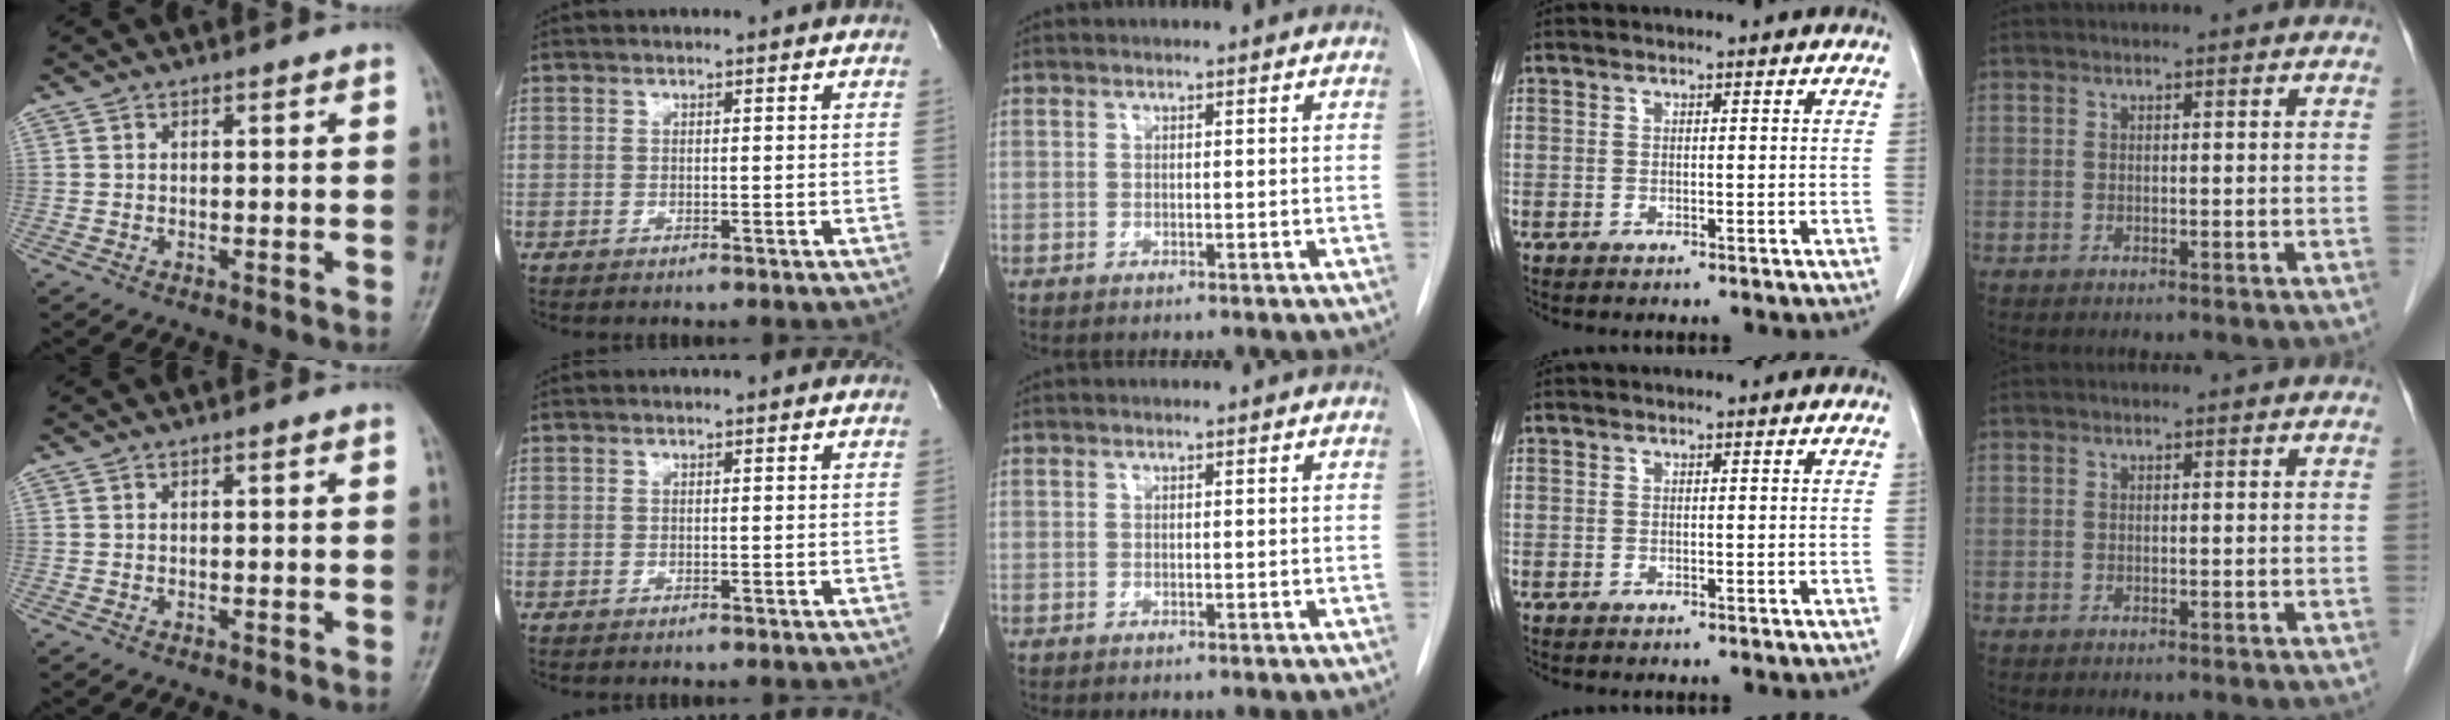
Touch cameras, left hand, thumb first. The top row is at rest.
{}